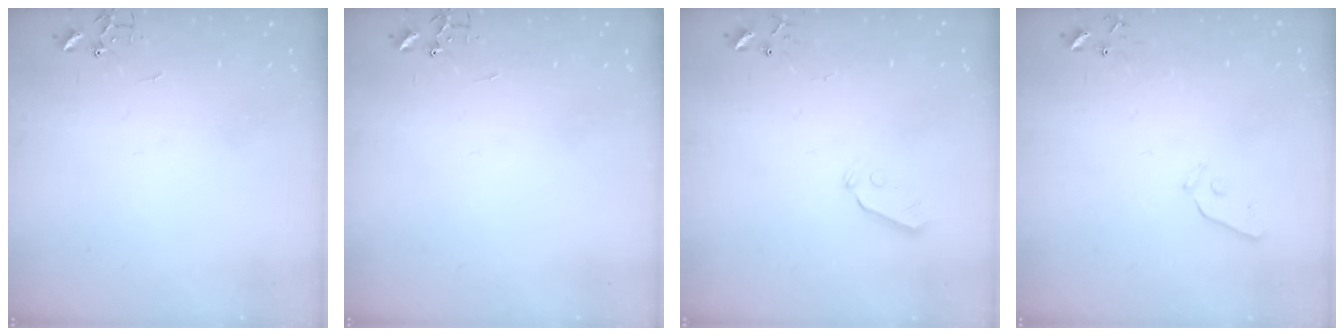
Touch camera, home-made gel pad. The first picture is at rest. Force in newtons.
{"total": 0.0}
{"total": 5.5, "press": 5.4, "slide": 0.6}
{"total": 4.0, "press": 4.0, "slide": 0.5}